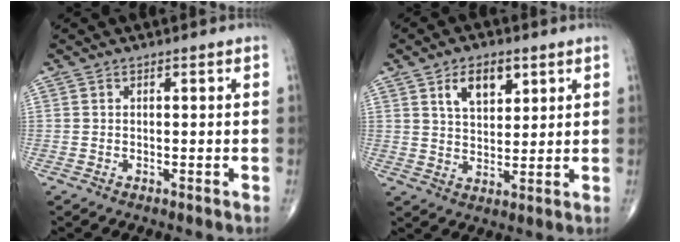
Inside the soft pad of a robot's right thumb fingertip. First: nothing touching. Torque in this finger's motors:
{"motor_torque": [0.05, 0.10, 0.49, 0.32, 0.16]}